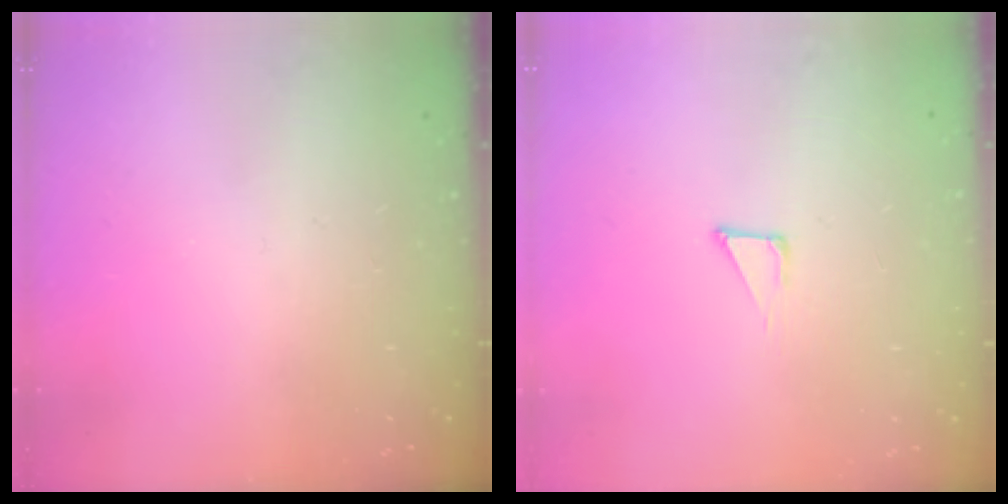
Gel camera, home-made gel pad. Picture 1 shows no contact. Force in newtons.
{"total": 2.7, "press": 2.7, "slide": 0.3}